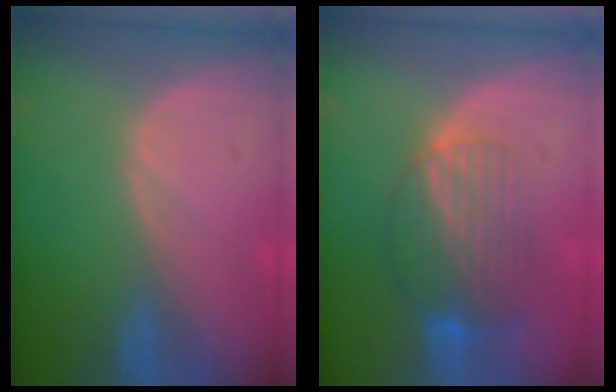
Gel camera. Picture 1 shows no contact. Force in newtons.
{"total": 8.3, "press": 7.3, "slide": 4.0}